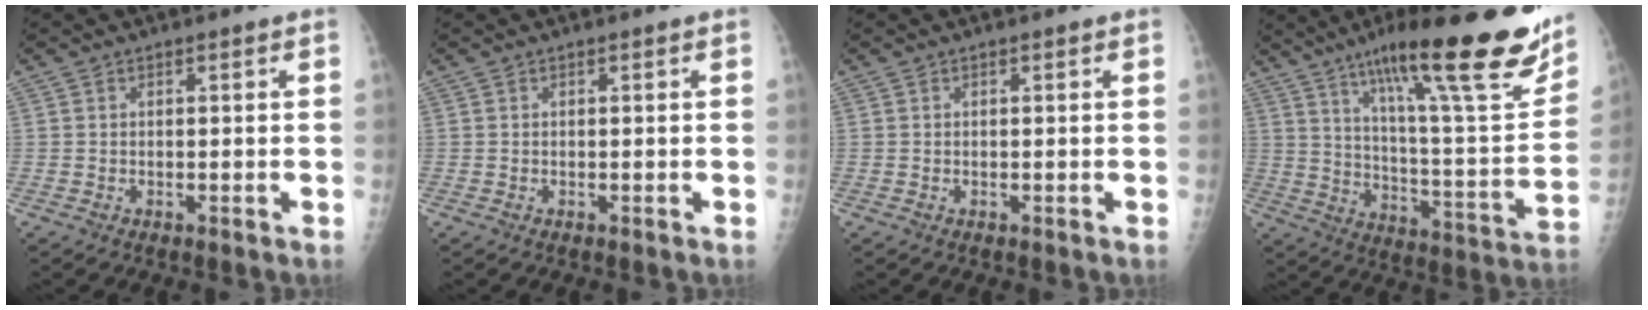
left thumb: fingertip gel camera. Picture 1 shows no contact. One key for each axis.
{"total": 0.0}
{"total": 0.0}
{"total": 30.0, "fx": 19.0, "fy": 5.1, "fz": 22.6, "tx": -0.318, "ty": -0.059, "tz": 0.289}